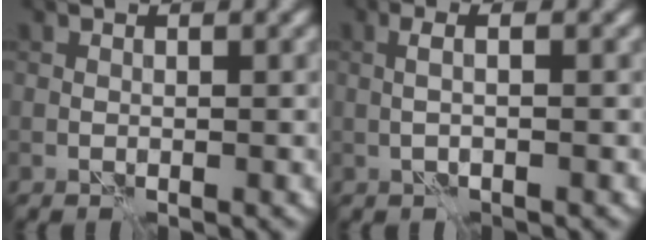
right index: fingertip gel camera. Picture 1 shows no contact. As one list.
[{"total": 1.8, "force": [0.1, 0.2, 1.7], "torque": [-0.038, 0.006, 0.000]}]